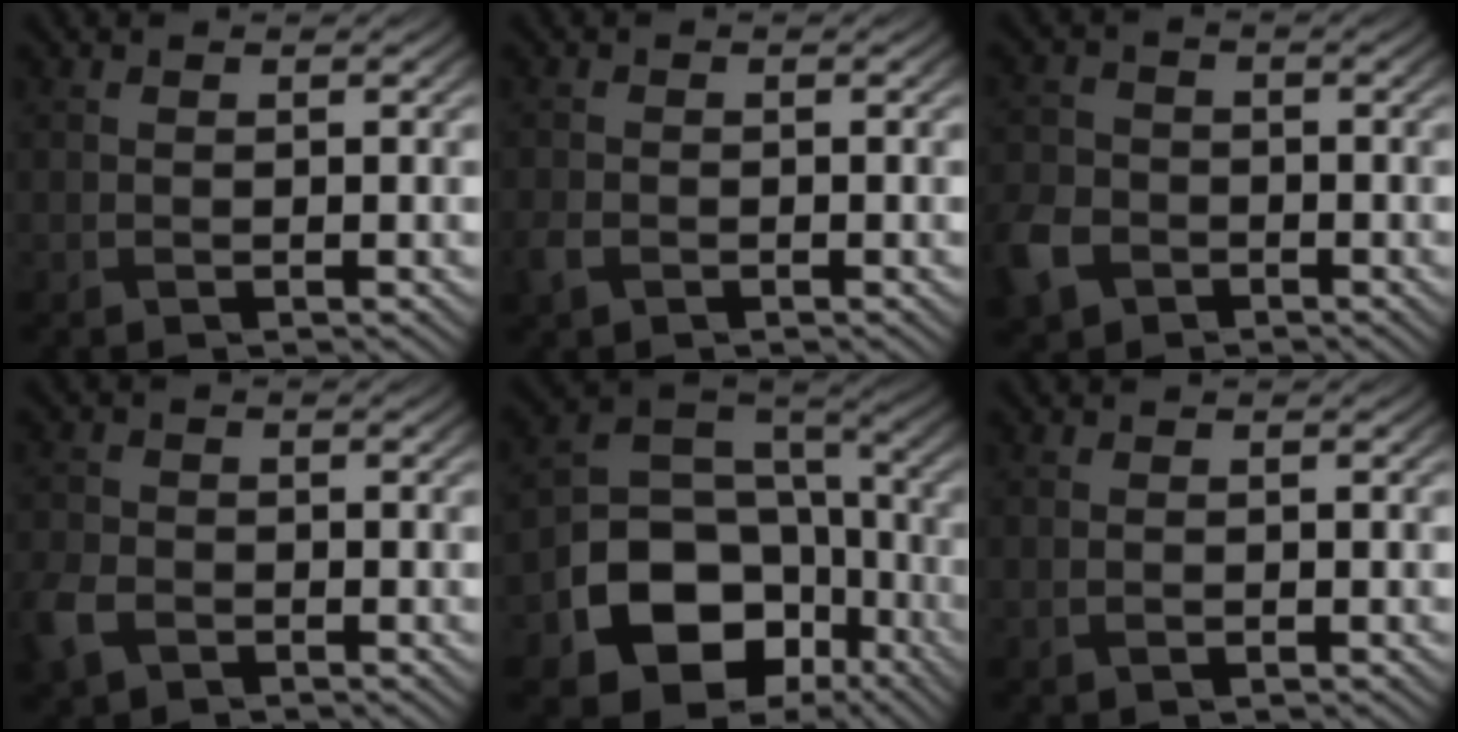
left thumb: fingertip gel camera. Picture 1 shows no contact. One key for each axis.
{"total": 1.8, "fx": -1.0, "fy": 1.2, "fz": 0.9, "tx": -0.027, "ty": -0.006, "tz": -0.023}
{"total": 5.9, "fx": -3.2, "fy": 4.3, "fz": 2.5, "tx": -0.074, "ty": -0.009, "tz": -0.075}
{"total": 4.7, "fx": -2.5, "fy": 3.2, "fz": 2.4, "tx": -0.070, "ty": -0.008, "tz": -0.059}
{"total": 14.6, "fx": -5.9, "fy": 11.0, "fz": 7.5, "tx": -0.161, "ty": -0.044, "tz": -0.103}
{"total": 0.6, "fx": -0.1, "fy": 0.3, "fz": 0.5, "tx": -0.011, "ty": -0.002, "tz": 0.000}